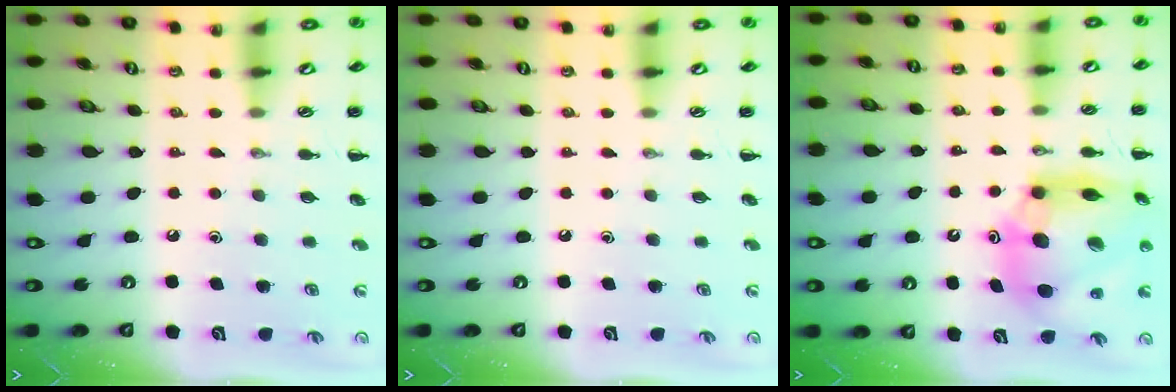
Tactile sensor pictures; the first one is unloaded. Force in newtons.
{"total": 0.0}
{"total": 16.2, "press": 15.6, "slide": 4.5}